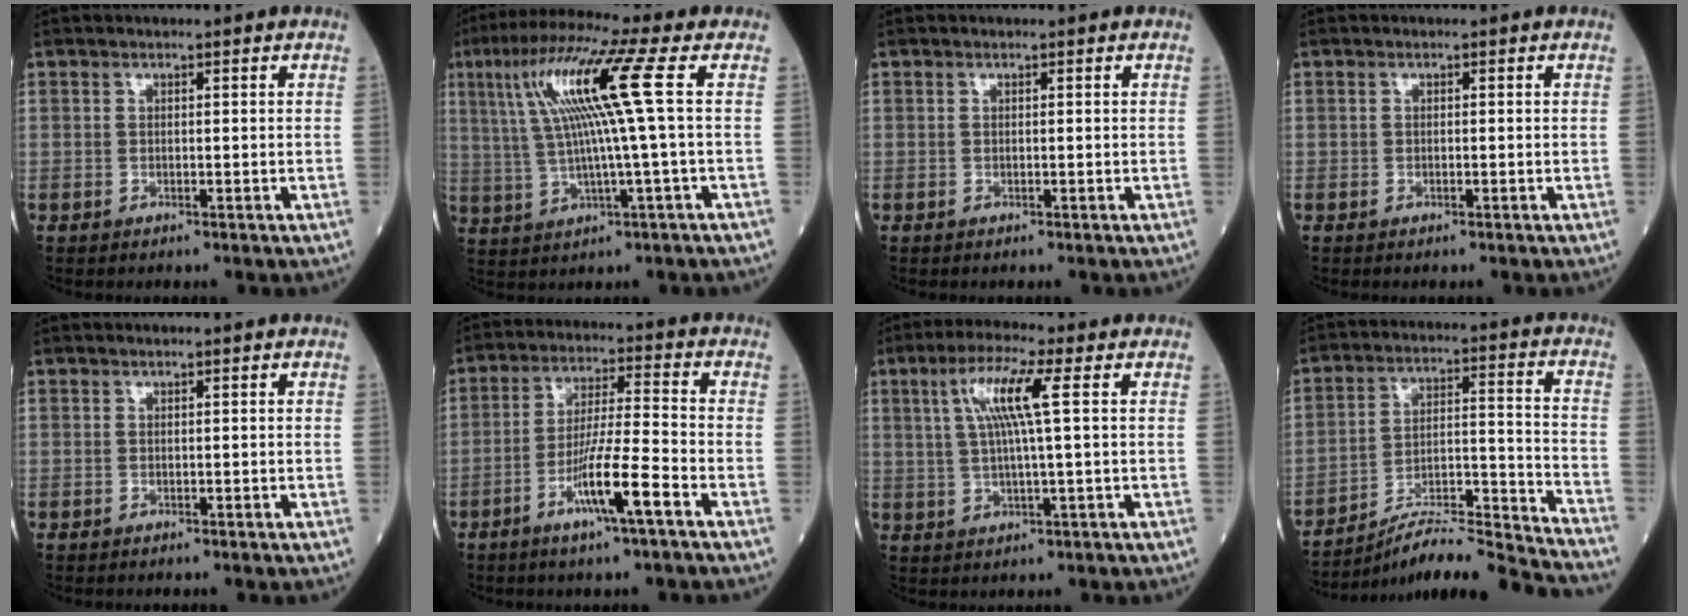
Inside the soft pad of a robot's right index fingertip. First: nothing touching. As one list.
[{"total": 12.3, "force": [3.0, -1.3, 11.9], "torque": [-0.230, 0.027, 0.060]}, {"total": 0.0}, {"total": 0.0}, {"total": 0.0}, {"total": 9.1, "force": [-4.4, -0.3, 7.9], "torque": [-0.152, -0.004, -0.081]}, {"total": 7.8, "force": [2.2, -0.2, 7.5], "torque": [-0.150, 0.011, 0.045]}, {"total": 17.3, "force": [-16.5, -1.6, 5.1], "torque": [-0.086, 0.018, -0.261]}]